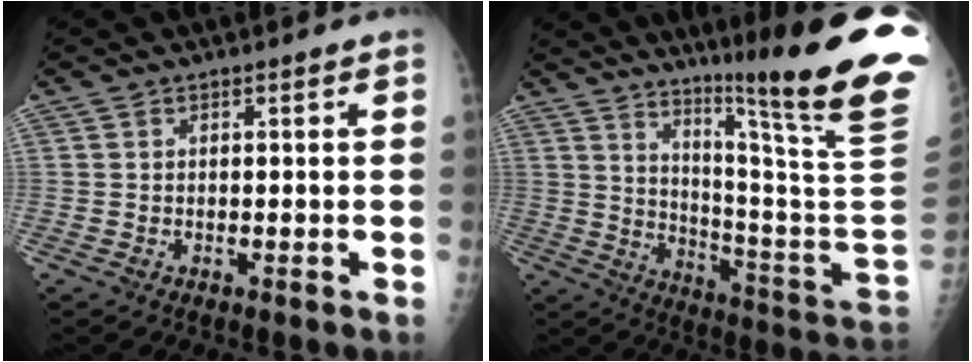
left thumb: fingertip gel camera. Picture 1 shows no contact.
{"total": 25.8, "force": [17.7, -0.5, 18.8], "torque": [-0.259, -0.151, 0.259]}